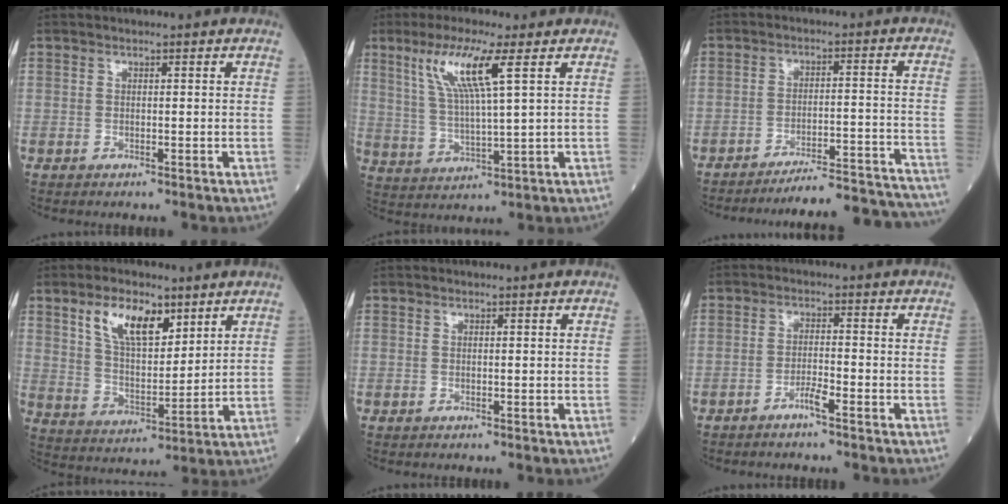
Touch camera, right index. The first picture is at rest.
{"total": 9.7, "force": [4.6, 0.1, 8.5], "torque": [-0.176, 0.004, 0.094]}
{"total": 19.4, "force": [-19.0, -0.6, 3.9], "torque": [-0.021, 0.003, -0.243]}
{"total": 10.0, "force": [5.8, 3.8, 7.3], "torque": [-0.142, 0.007, 0.117]}
{"total": 0.0}
{"total": 2.5, "force": [-1.8, 0.0, 1.8], "torque": [-0.036, 0.000, -0.032]}